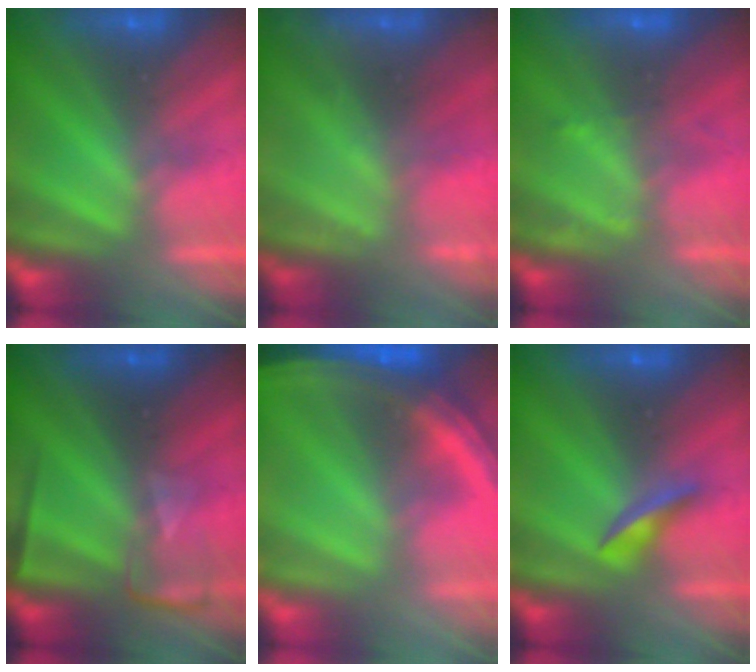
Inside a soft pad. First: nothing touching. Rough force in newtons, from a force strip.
{"total": 2.2}
{"total": 2.3}
{"total": 2.2}
{"total": 8.0}
{"total": 2.2}